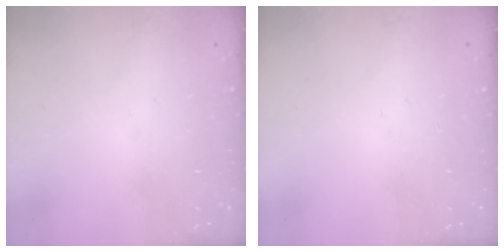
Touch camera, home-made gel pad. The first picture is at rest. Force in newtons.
{"total": 0.0}